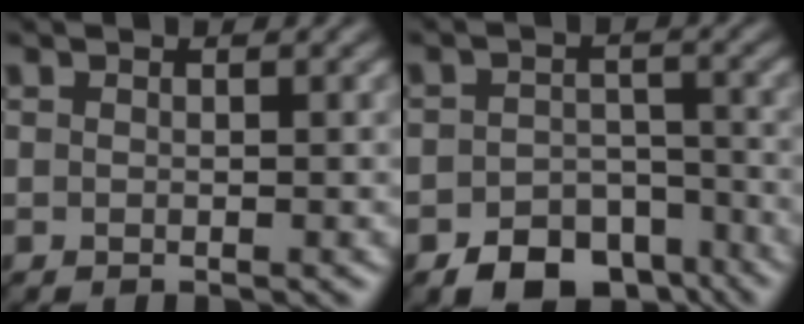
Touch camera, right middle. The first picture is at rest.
{"total": 6.4, "force": [-4.7, 3.6, 2.6], "torque": [-0.033, -0.005, -0.077]}